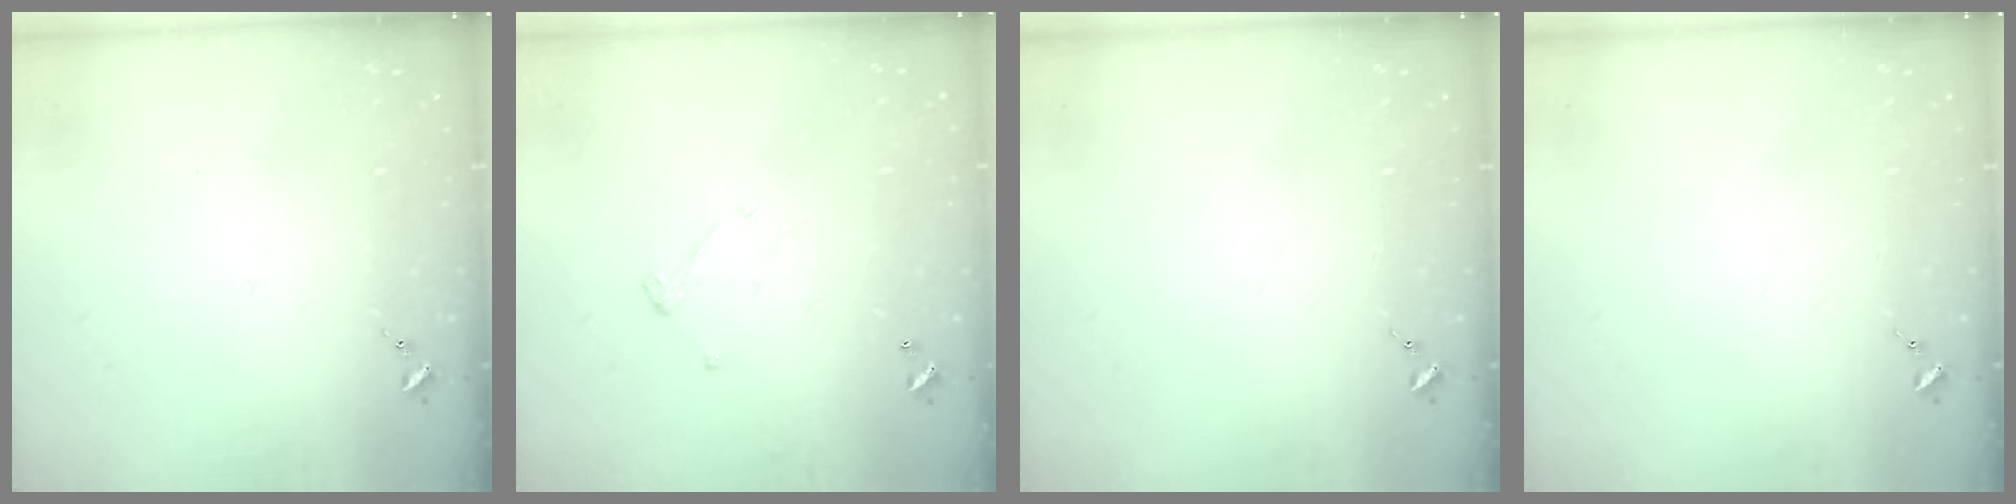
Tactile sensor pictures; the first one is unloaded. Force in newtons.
{"total": 4.9, "press": 4.9, "slide": 0.1}
{"total": 0.0}
{"total": 0.0}